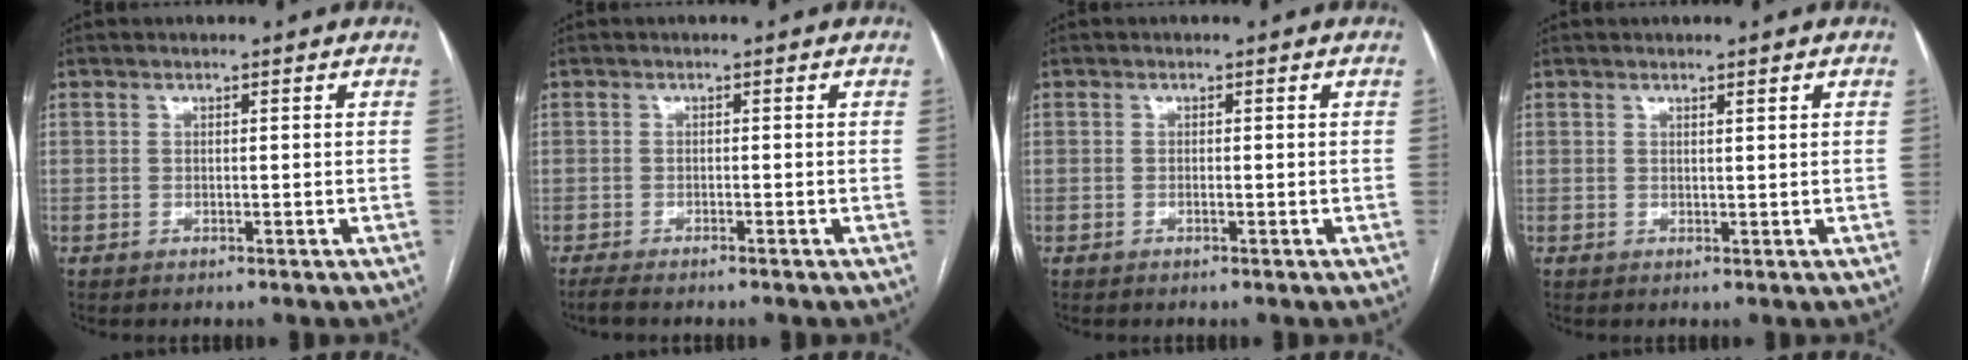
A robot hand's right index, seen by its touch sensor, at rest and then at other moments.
{"total": 2.2, "force": [-1.8, -0.2, 1.2], "torque": [-0.023, -0.003, -0.031]}
{"total": 0.5, "force": [-0.2, 0.0, 0.5], "torque": [-0.010, -0.001, -0.004]}
{"total": 0.9, "force": [0.6, 0.0, 0.6], "torque": [-0.011, 0.000, 0.010]}